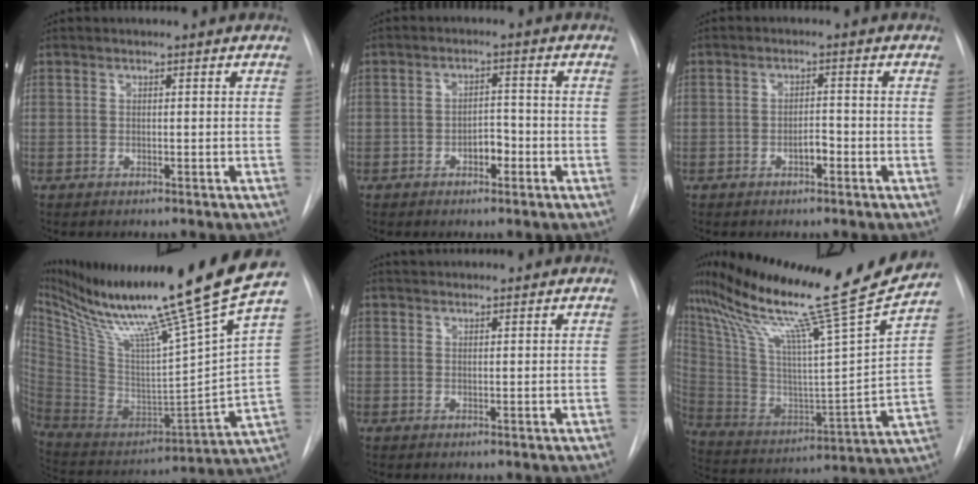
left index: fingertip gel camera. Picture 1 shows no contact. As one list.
[{"total": 2.9, "force": [-1.3, 1.5, 2.1], "torque": [-0.028, 0.007, -0.022]}, {"total": 2.0, "force": [-0.9, 0.7, 1.6], "torque": [-0.026, 0.003, -0.015]}, {"total": 28.6, "force": [21.7, -2.2, 18.6], "torque": [-0.317, -0.060, 0.349]}, {"total": 5.0, "force": [4.8, 0.5, 1.2], "torque": [-0.019, 0.035, 0.067]}, {"total": 28.0, "force": [23.3, -2.1, 15.4], "torque": [-0.286, -0.062, 0.362]}]